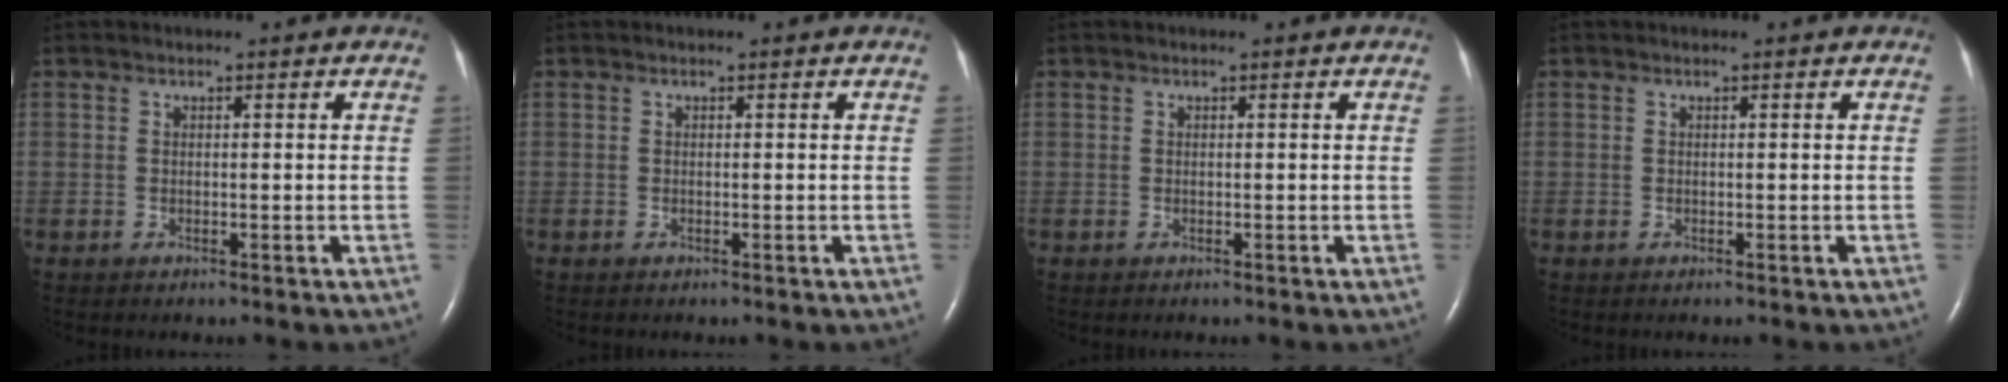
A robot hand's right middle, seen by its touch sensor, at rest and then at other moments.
{"total": 0.0}
{"total": 0.0}
{"total": 0.0}